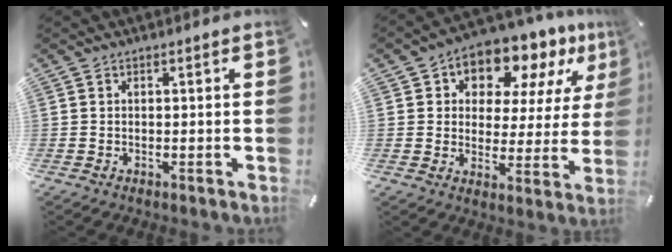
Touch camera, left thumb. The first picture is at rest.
{"total": 11.9, "force": [9.1, 6.5, 4.1], "torque": [-0.076, -0.074, 0.164]}